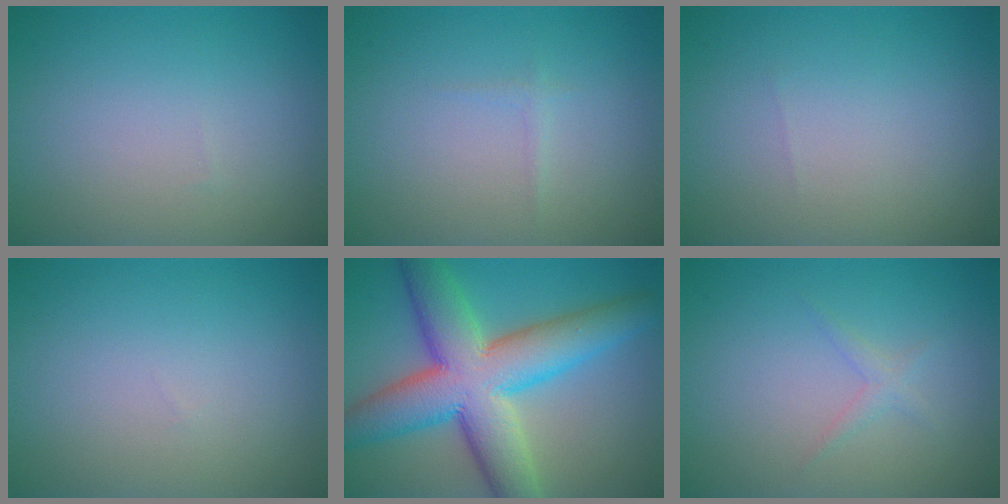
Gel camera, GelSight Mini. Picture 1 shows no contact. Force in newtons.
{"total": 0.6, "press": 0.6, "slide": 0.0}
{"total": 0.0}
{"total": 0.0}
{"total": 11.6, "press": 11.6, "slide": 0.3}
{"total": 1.0, "press": 1.0, "slide": 0.0}